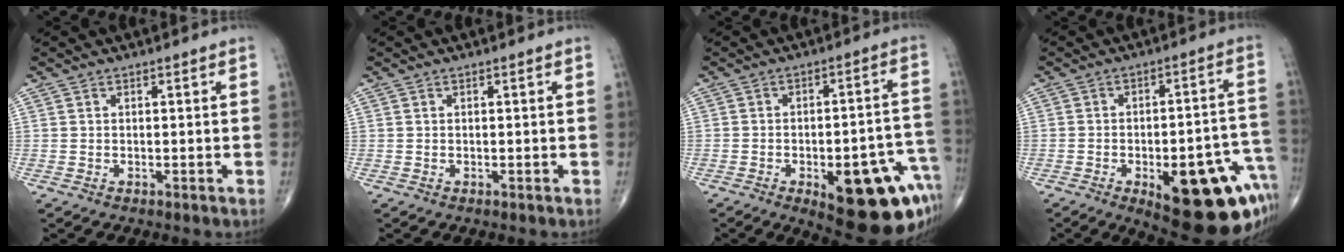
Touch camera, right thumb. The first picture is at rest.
{"total": 0.0}
{"total": 16.8, "force": [-7.4, 6.6, 13.5], "torque": [-0.107, 0.043, -0.076]}
{"total": 23.3, "force": [-9.5, 9.2, 19.2], "torque": [-0.164, 0.046, -0.103]}